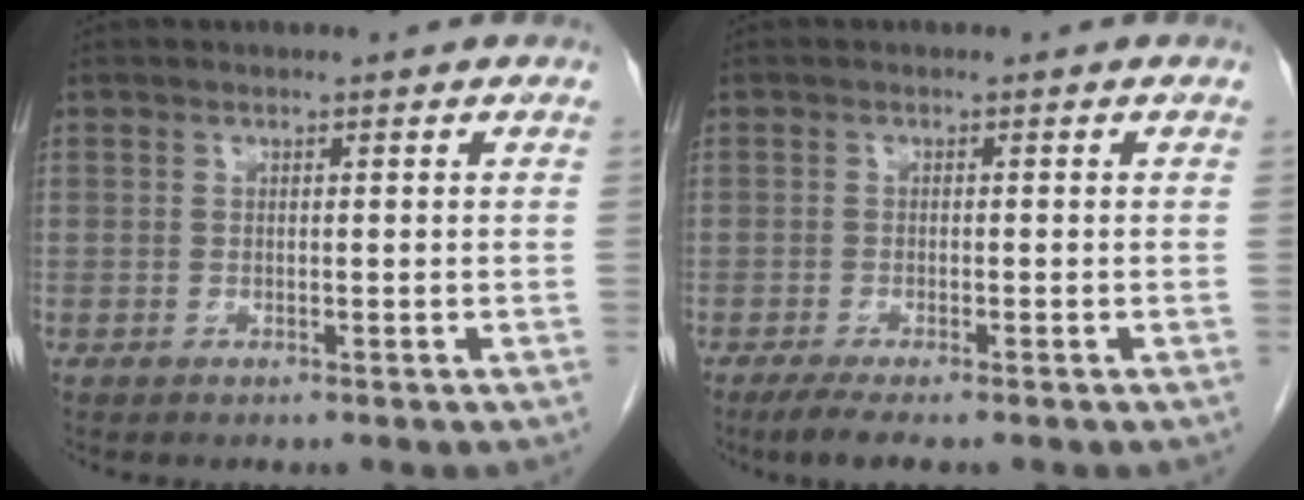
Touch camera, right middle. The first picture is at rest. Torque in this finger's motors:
{"motor_torque": [0.35, -0.23, 0.05, 0.03]}